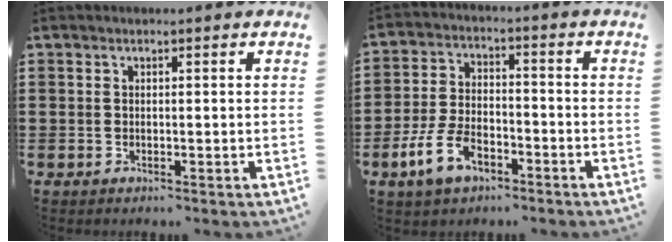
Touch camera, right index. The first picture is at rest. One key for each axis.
{"total": 7.8, "fx": -4.1, "fy": 4.1, "fz": 5.2, "tx": -0.125, "ty": 0.004, "tz": -0.081}